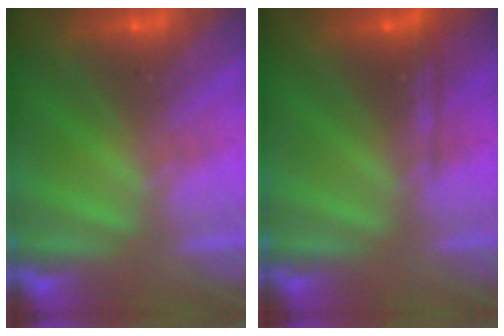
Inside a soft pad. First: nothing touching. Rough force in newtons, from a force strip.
{"total": 2.2}